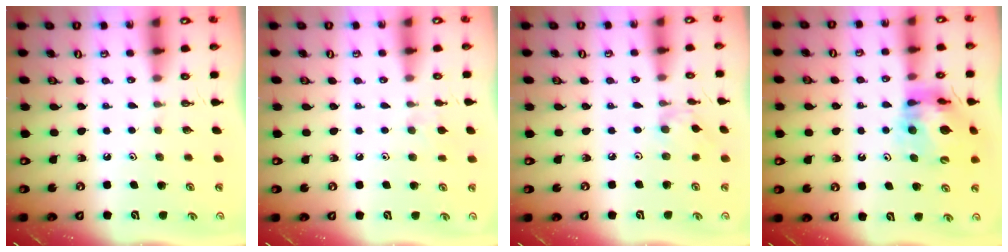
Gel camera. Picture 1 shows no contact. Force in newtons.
{"total": 4.8, "press": 4.7, "slide": 0.8}
{"total": 2.7, "press": 2.6, "slide": 0.3}
{"total": 14.4, "press": 14.3, "slide": 1.6}